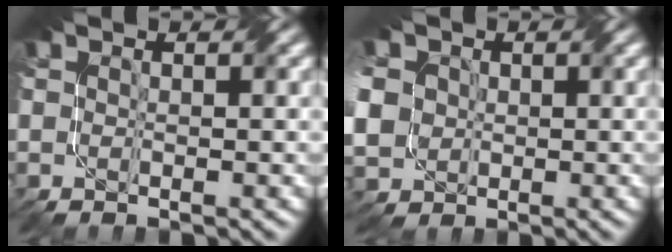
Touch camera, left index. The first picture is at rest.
{"total": 8.5, "force": [0.9, 7.5, 4.0], "torque": [-0.114, 0.015, -0.009]}